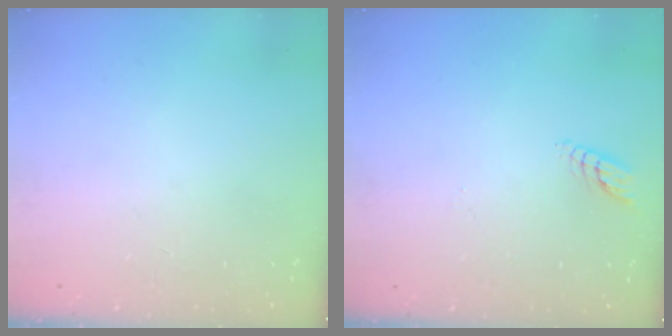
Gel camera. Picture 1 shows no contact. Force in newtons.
{"total": 3.8, "press": 3.8, "slide": 0.3}